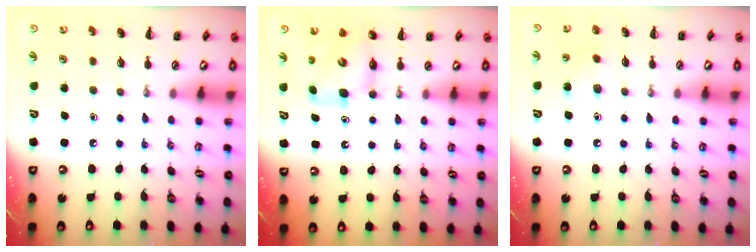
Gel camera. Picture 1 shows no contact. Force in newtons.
{"total": 7.3, "press": 7.1, "slide": 1.5}
{"total": 6.5, "press": 6.3, "slide": 1.7}